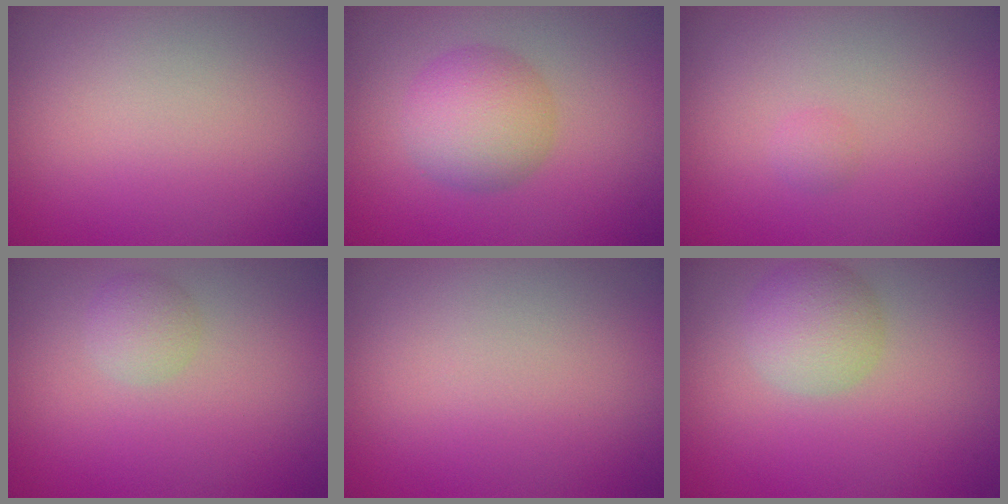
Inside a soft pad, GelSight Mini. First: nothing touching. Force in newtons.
{"total": 4.6, "press": 4.6, "slide": 0.1}
{"total": 0.6, "press": 0.6, "slide": 0.1}
{"total": 1.7, "press": 1.7, "slide": 0.1}
{"total": 0.0}
{"total": 3.4, "press": 3.4, "slide": 0.2}